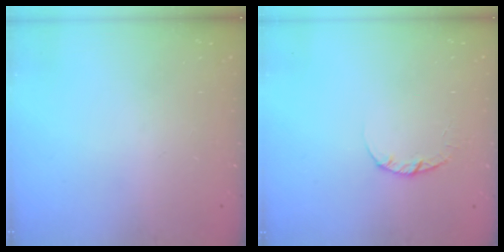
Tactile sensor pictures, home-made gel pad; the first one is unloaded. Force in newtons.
{"total": 2.4, "press": 2.4, "slide": 0.3}